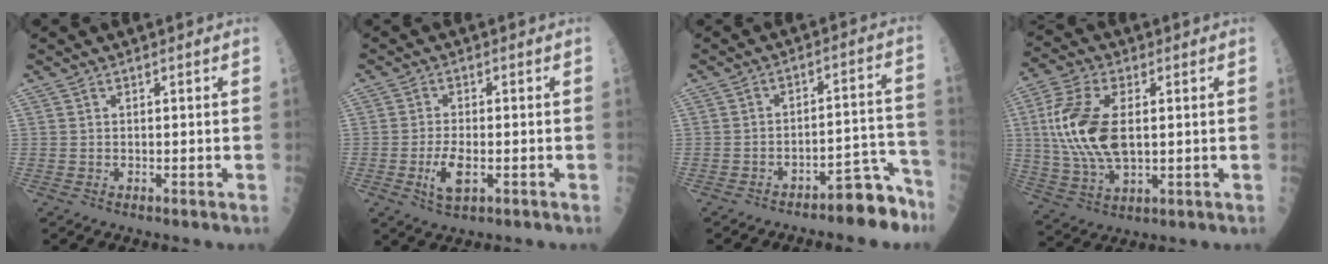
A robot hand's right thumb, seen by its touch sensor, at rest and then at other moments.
{"total": 5.1, "force": [-1.4, 2.1, 4.4], "torque": [-0.081, 0.000, -0.023]}
{"total": 8.4, "force": [-6.1, 2.6, 5.0], "torque": [-0.051, 0.081, -0.086]}
{"total": 15.2, "force": [1.6, 7.7, 13.0], "torque": [-0.279, -0.001, 0.032]}